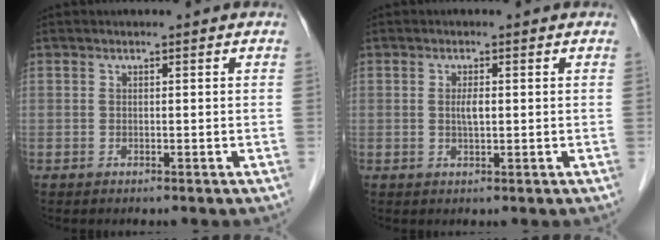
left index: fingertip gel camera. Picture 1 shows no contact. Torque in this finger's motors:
{"motor_torque": [0.60, 0.02, 0.06, 0.04]}